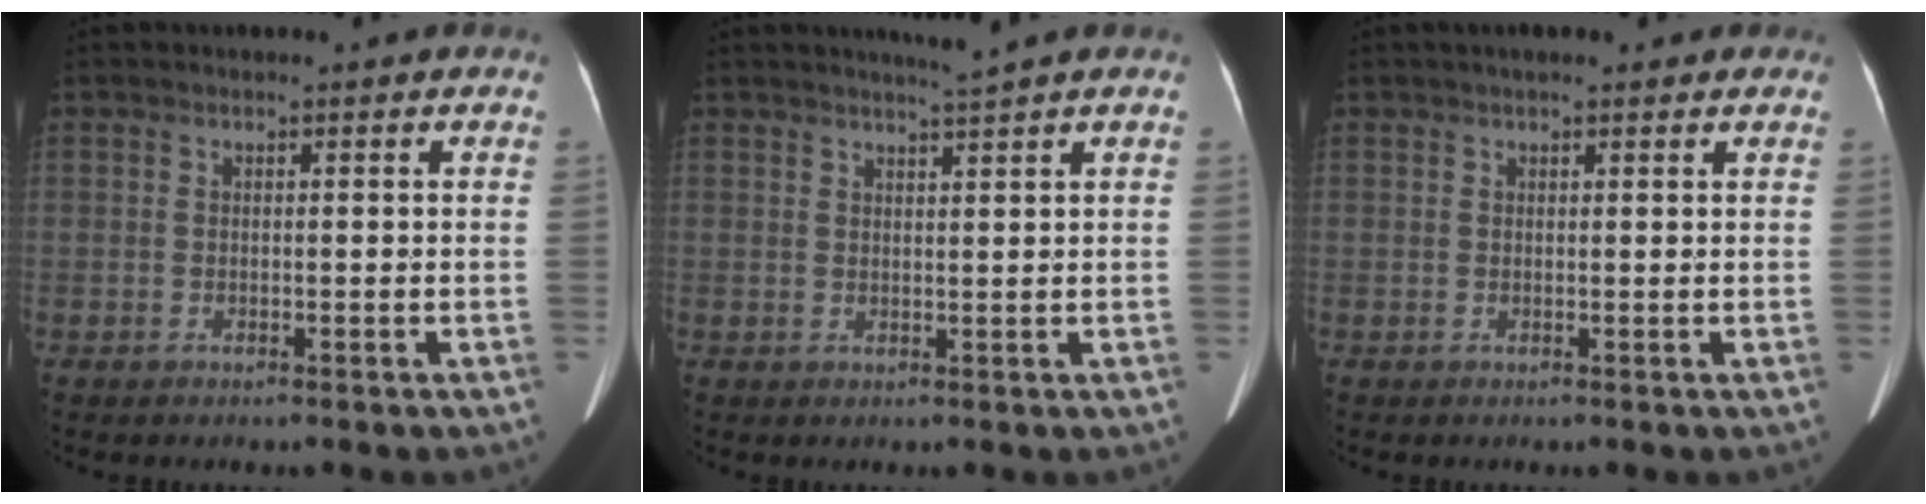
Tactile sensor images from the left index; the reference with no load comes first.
{"total": 2.5, "force": [2.1, -1.0, 0.9], "torque": [-0.010, -0.005, 0.037]}
{"total": 3.9, "force": [3.0, 1.2, 2.3], "torque": [-0.028, 0.027, 0.040]}